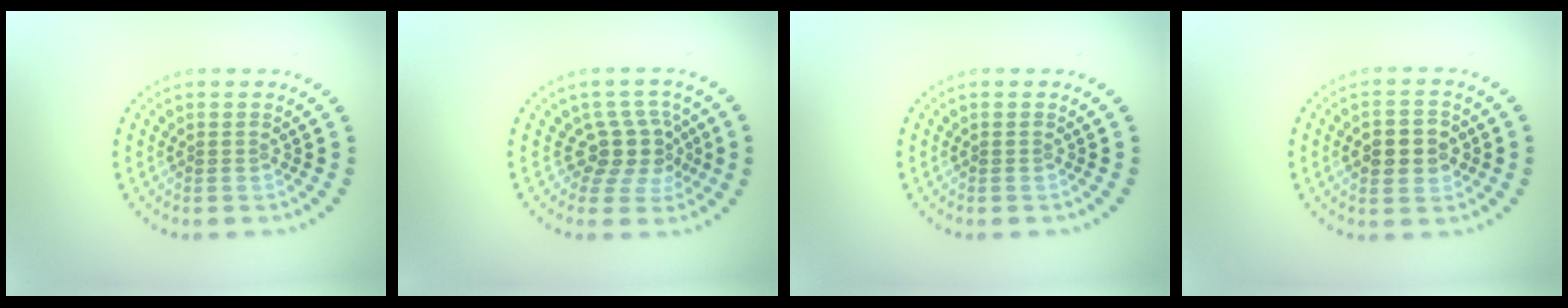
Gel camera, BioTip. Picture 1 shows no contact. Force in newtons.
{"total": 3.5, "press": 2.7, "slide": 2.2}
{"total": 0.0}
{"total": 3.7, "press": 3.7, "slide": 0.3}